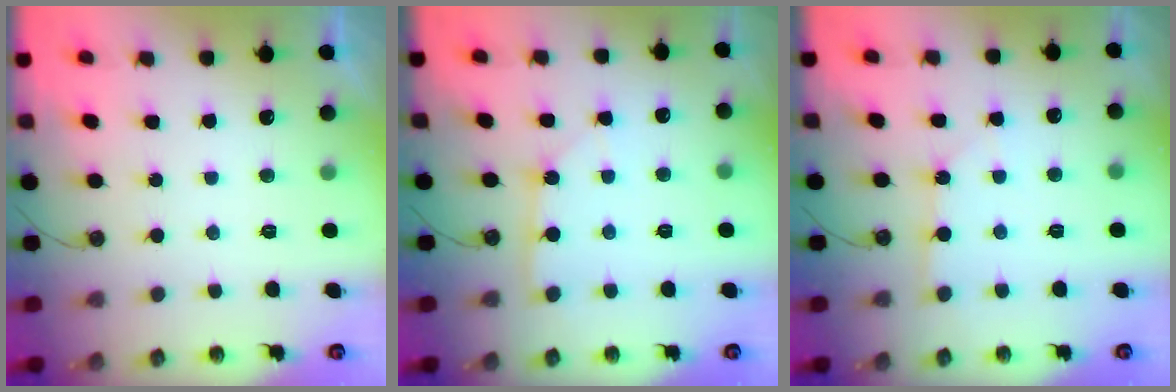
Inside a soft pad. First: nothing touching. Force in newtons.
{"total": 2.0, "press": 2.0, "slide": 0.3}
{"total": 2.3, "press": 2.3, "slide": 0.2}